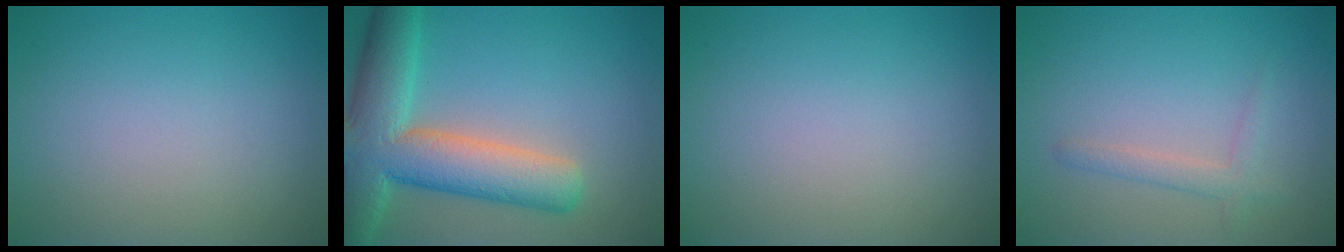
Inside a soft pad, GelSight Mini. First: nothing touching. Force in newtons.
{"total": 10.1, "press": 10.1, "slide": 0.6}
{"total": 0.0}
{"total": 1.8, "press": 1.7, "slide": 0.1}